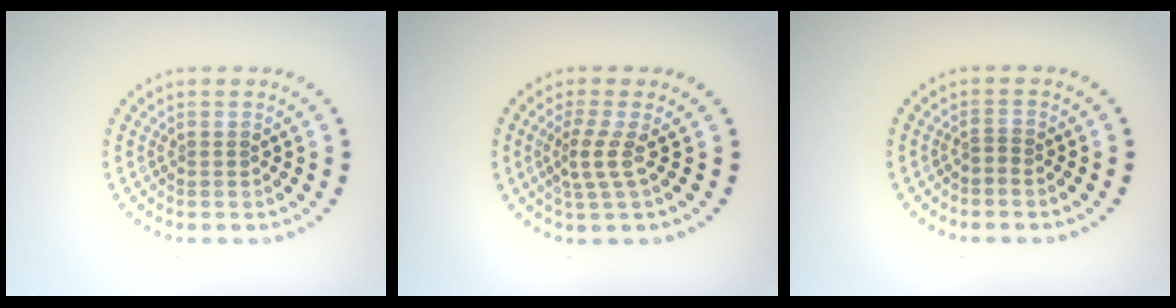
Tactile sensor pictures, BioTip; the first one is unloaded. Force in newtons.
{"total": 2.4, "press": 1.6, "slide": 1.7}
{"total": 0.7, "press": 0.3, "slide": 0.6}